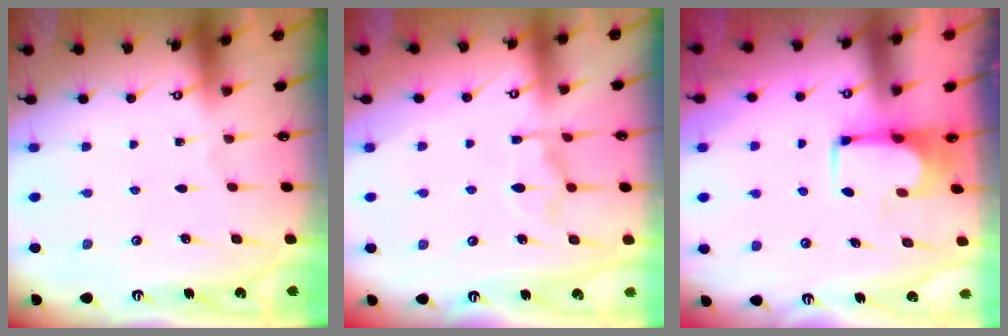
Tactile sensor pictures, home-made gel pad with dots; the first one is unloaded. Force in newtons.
{"total": 8.5, "press": 8.4, "slide": 1.2}
{"total": 1.6, "press": 1.5, "slide": 0.1}